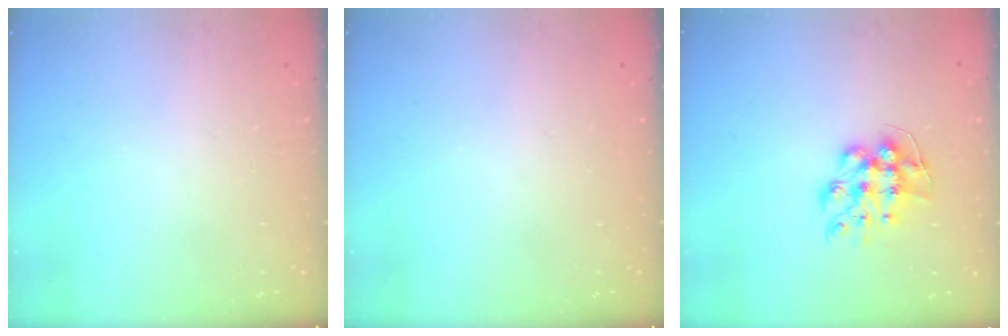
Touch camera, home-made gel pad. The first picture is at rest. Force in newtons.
{"total": 0.0}
{"total": 9.6, "press": 9.5, "slide": 0.8}